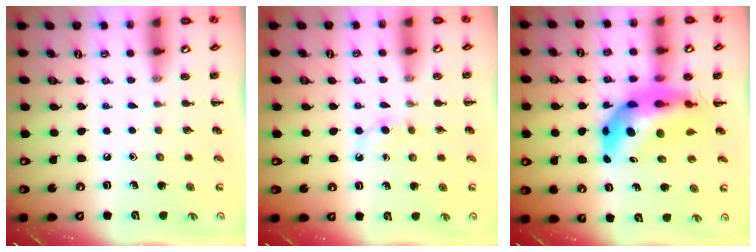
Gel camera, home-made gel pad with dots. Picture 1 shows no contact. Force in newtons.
{"total": 2.8, "press": 2.6, "slide": 1.1}
{"total": 12.8, "press": 12.3, "slide": 3.8}